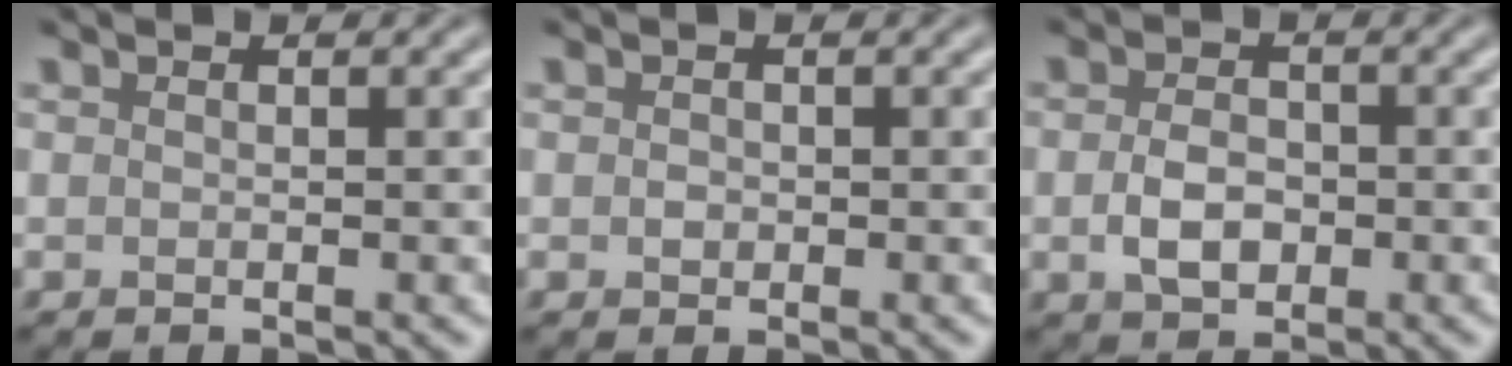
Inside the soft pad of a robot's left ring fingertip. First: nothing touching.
{"total": 0.7, "force": [0.0, 0.6, 0.3], "torque": [-0.004, -0.003, -0.001]}
{"total": 3.2, "force": [-0.6, 2.2, 2.3], "torque": [-0.045, -0.002, -0.014]}